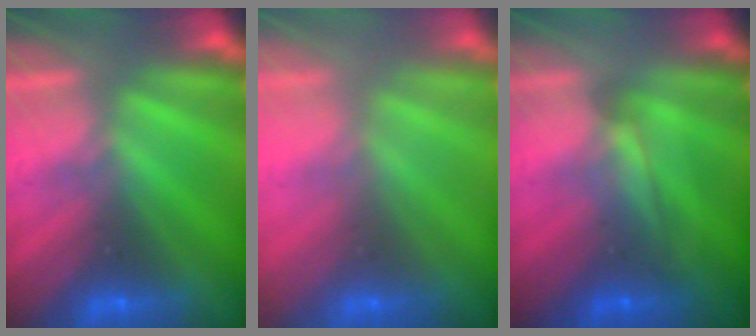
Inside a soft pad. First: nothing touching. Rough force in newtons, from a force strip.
{"total": 2.8}
{"total": 1.6}